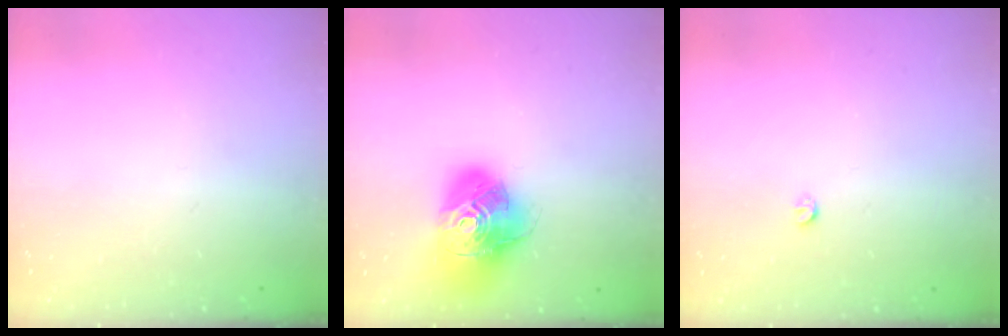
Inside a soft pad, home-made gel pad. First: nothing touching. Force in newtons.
{"total": 17.1, "press": 17.0, "slide": 2.2}
{"total": 2.8, "press": 2.8, "slide": 0.5}